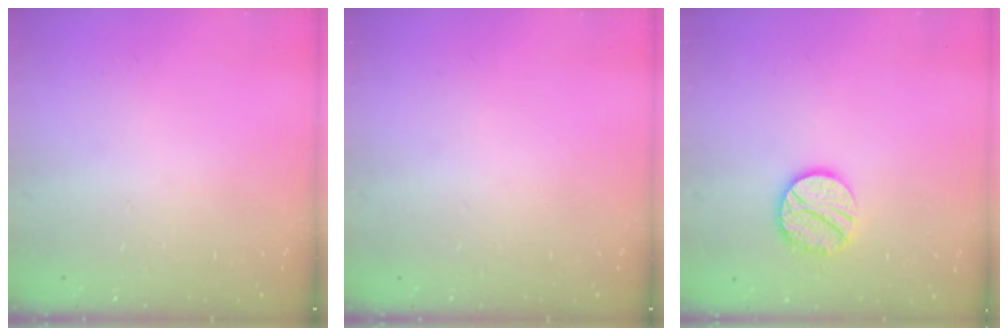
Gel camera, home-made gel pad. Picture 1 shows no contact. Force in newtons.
{"total": 0.0}
{"total": 12.2, "press": 12.1, "slide": 1.0}